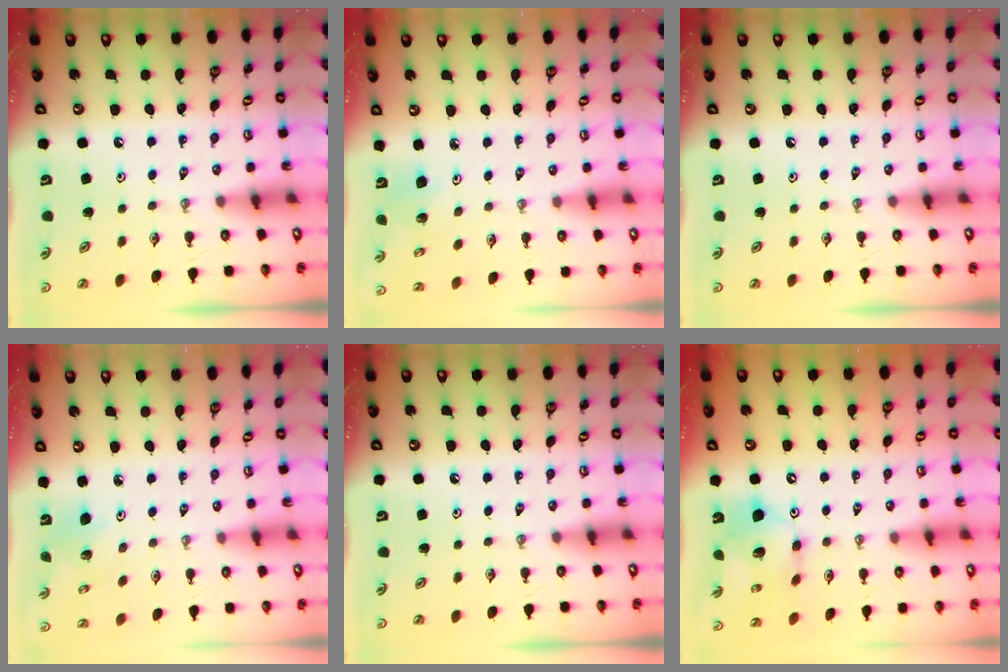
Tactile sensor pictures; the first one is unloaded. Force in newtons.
{"total": 4.7, "press": 4.7, "slide": 0.5}
{"total": 0.0}
{"total": 3.2, "press": 3.2, "slide": 0.2}
{"total": 0.0}
{"total": 12.5, "press": 12.5, "slide": 1.3}